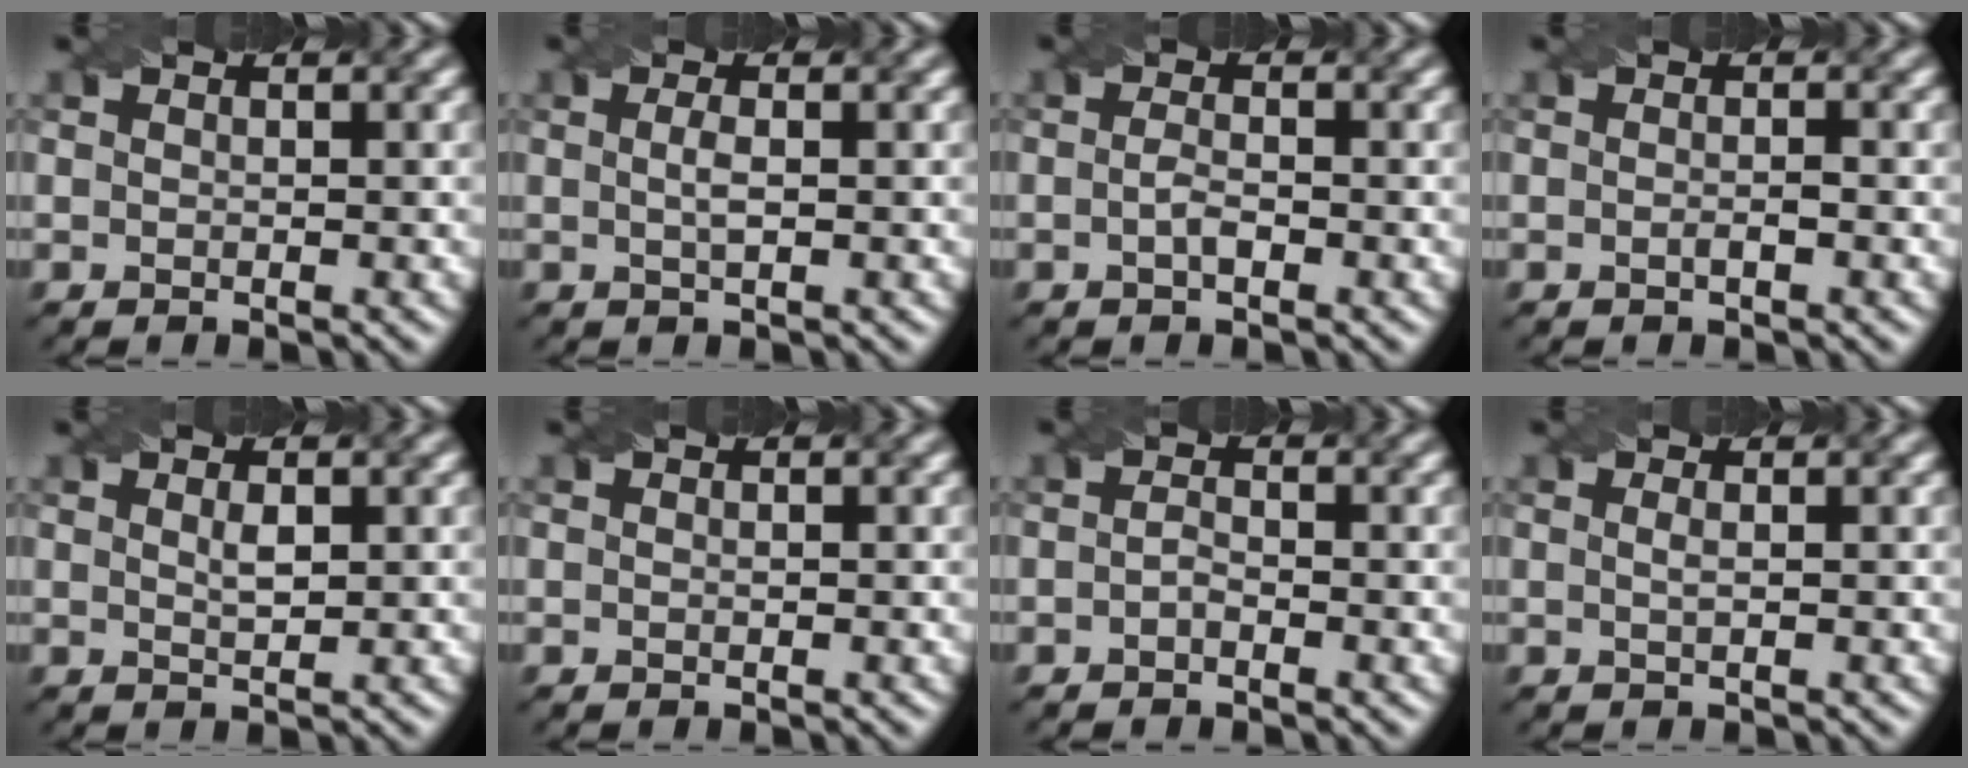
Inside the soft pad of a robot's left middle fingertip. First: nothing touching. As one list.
[{"total": 1.3, "force": [0.0, 0.3, 1.3], "torque": [-0.028, 0.003, 0.000]}, {"total": 1.4, "force": [-0.5, 0.4, 1.2], "torque": [-0.026, 0.000, -0.010]}, {"total": 0.9, "force": [-0.4, 0.1, 0.8], "torque": [-0.017, 0.000, -0.007]}, {"total": 1.3, "force": [0.4, 0.4, 1.1], "torque": [-0.023, 0.000, 0.010]}, {"total": 0.0}, {"total": 0.9, "force": [-0.6, 0.4, 0.6], "torque": [-0.017, 0.001, -0.011]}, {"total": 0.8, "force": [0.0, 0.2, 0.8], "torque": [-0.015, 0.002, -0.002]}]